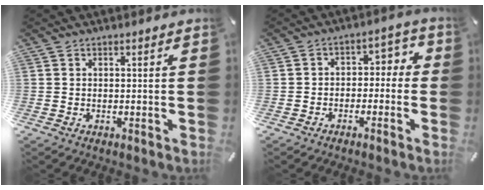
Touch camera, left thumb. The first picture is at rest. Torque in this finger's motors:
{"motor_torque": [-0.19, -0.15, 0.18, 0.28, 0.00]}